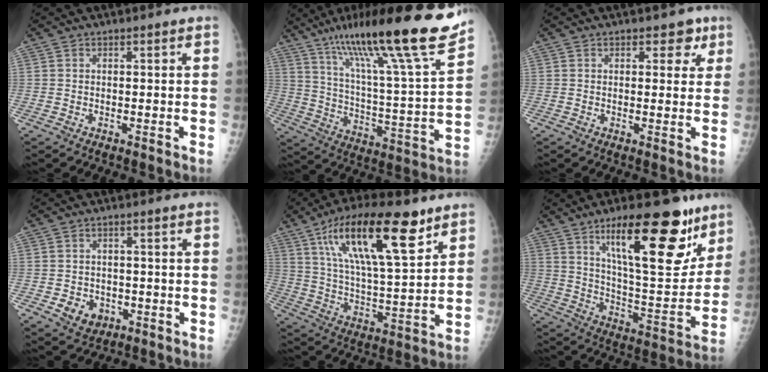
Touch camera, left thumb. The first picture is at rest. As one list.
[{"total": 27.0, "force": [19.5, 2.3, 18.6], "torque": [-0.285, -0.073, 0.313]}, {"total": 3.7, "force": [2.0, 2.4, 2.0], "torque": [0.005, -0.007, 0.020]}, {"total": 5.2, "force": [-1.8, 4.2, 2.4], "torque": [-0.024, 0.011, -0.017]}, {"total": 21.9, "force": [11.7, 6.7, 17.3], "torque": [-0.283, -0.032, 0.204]}, {"total": 24.5, "force": [13.9, 8.1, 18.5], "torque": [-0.237, -0.066, 0.224]}]